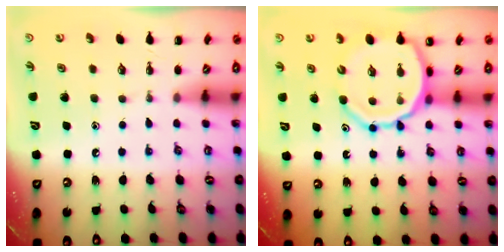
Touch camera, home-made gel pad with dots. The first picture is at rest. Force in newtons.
{"total": 12.9, "press": 12.5, "slide": 3.2}